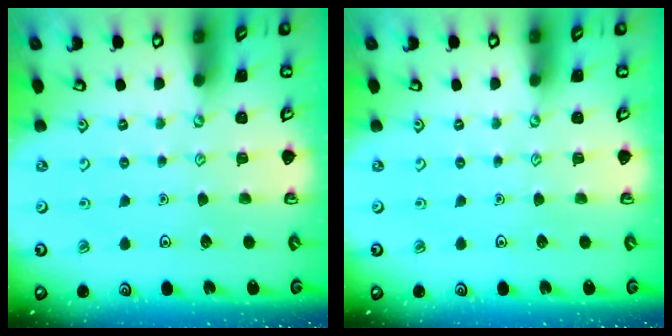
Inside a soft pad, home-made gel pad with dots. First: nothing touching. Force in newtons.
{"total": 0.0}